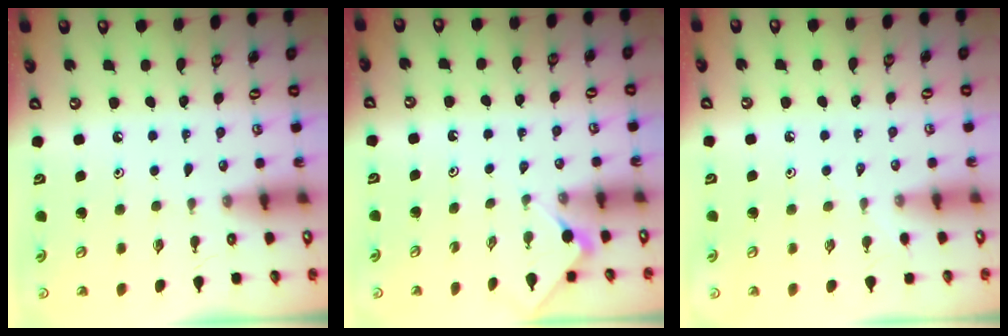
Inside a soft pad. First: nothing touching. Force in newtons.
{"total": 4.0, "press": 3.9, "slide": 0.5}
{"total": 1.8, "press": 1.7, "slide": 0.4}